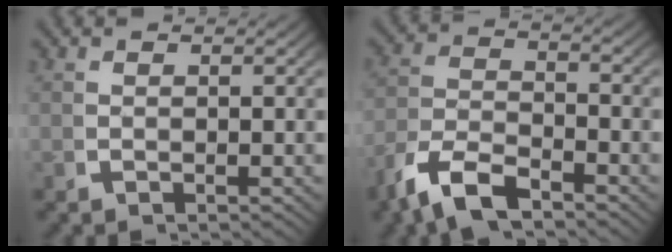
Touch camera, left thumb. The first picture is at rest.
{"total": 5.9, "force": [-3.6, 3.2, 3.4], "torque": [-0.073, -0.013, -0.064]}